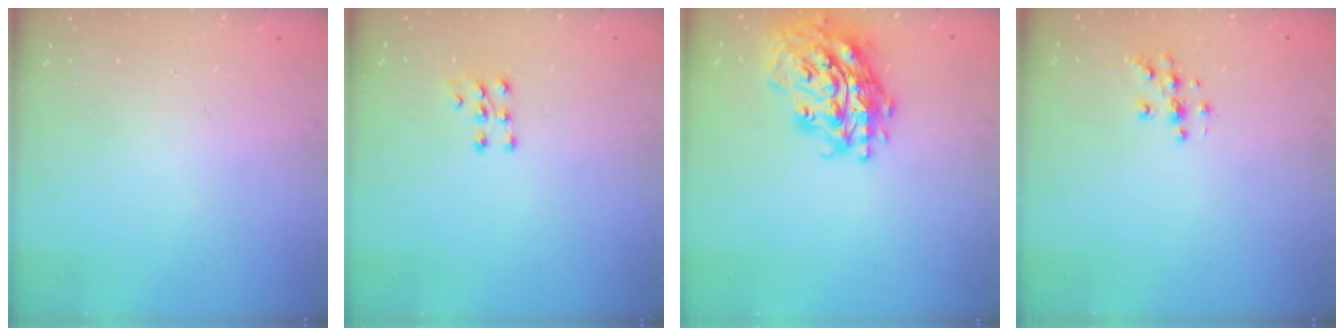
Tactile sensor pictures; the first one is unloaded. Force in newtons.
{"total": 6.6, "press": 6.6, "slide": 0.8}
{"total": 21.0, "press": 20.9, "slide": 2.7}
{"total": 5.0, "press": 4.7, "slide": 1.6}